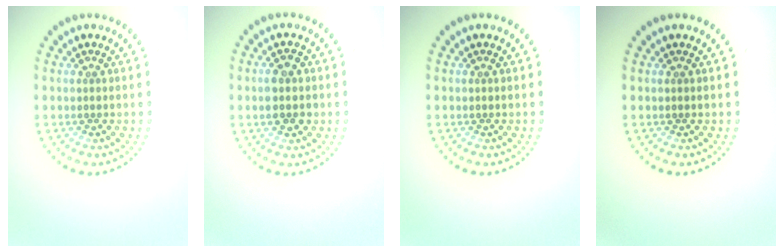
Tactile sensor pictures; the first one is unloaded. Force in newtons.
{"total": 2.8, "press": 2.8, "slide": 0.1}
{"total": 0.0}
{"total": 0.0}